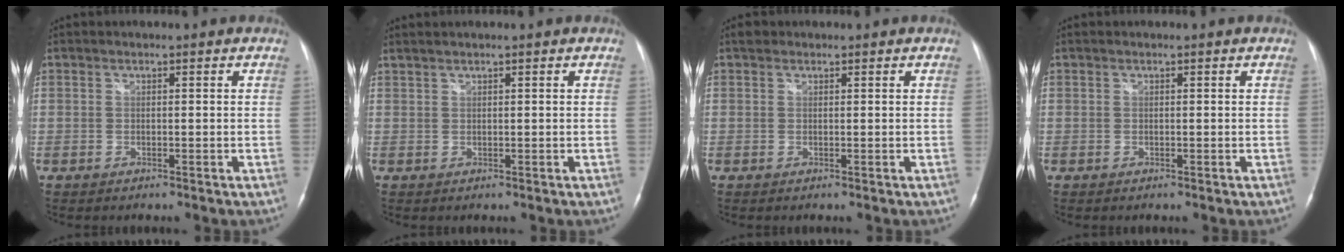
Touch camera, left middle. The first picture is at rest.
{"total": 1.8, "force": [1.5, -0.2, 1.0], "torque": [-0.023, 0.016, 0.032]}
{"total": 1.1, "force": [0.8, 0.7, 0.2], "torque": [-0.006, 0.013, 0.012]}
{"total": 0.0}